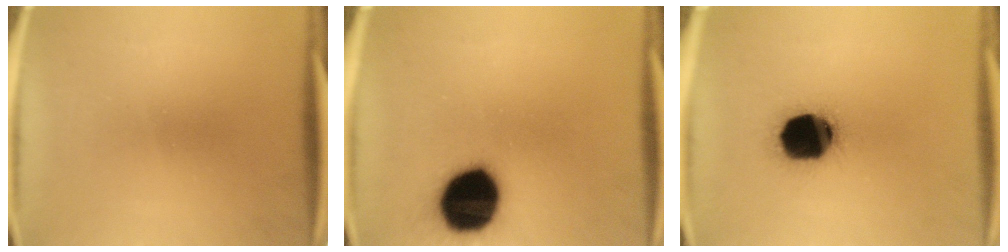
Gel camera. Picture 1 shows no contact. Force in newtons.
{"total": 19.6}
{"total": 19.1}